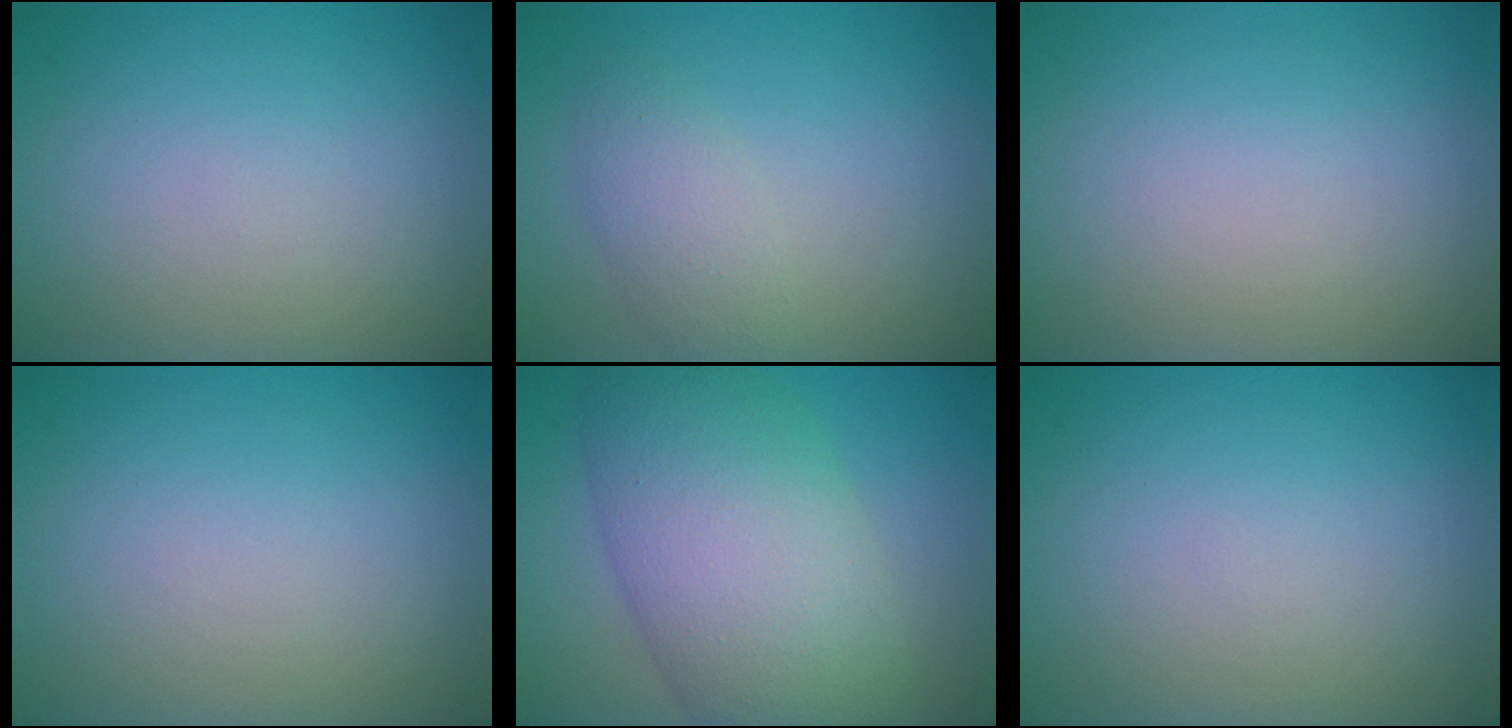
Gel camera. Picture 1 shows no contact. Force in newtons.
{"total": 2.4, "press": 2.4, "slide": 0.1}
{"total": 0.0}
{"total": 0.0}
{"total": 10.8, "press": 10.8, "slide": 0.1}
{"total": 0.0}